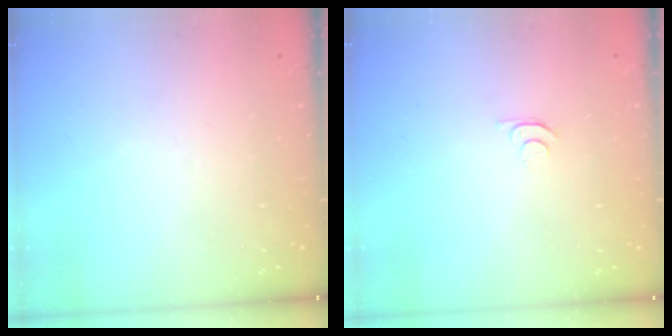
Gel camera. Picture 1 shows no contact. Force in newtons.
{"total": 4.4, "press": 4.3, "slide": 0.6}